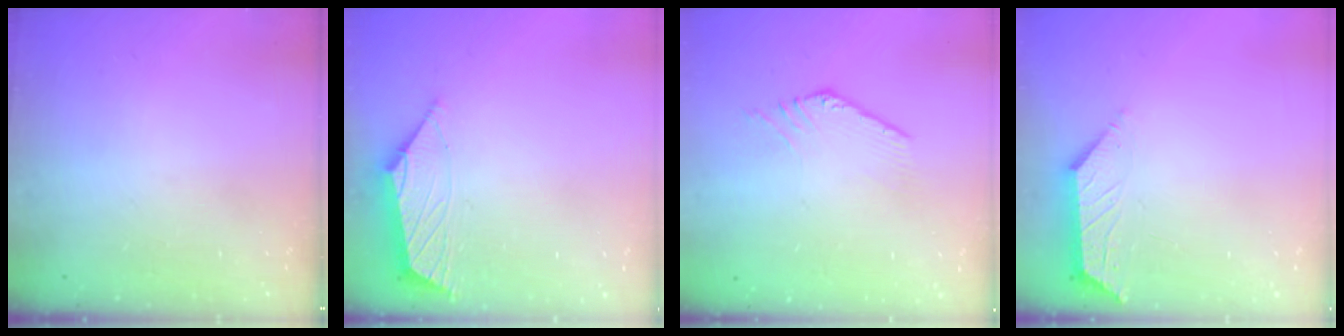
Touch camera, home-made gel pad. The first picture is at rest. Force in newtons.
{"total": 2.9, "press": 2.8, "slide": 0.6}
{"total": 0.7, "press": 0.7, "slide": 0.1}
{"total": 2.1, "press": 2.0, "slide": 0.5}